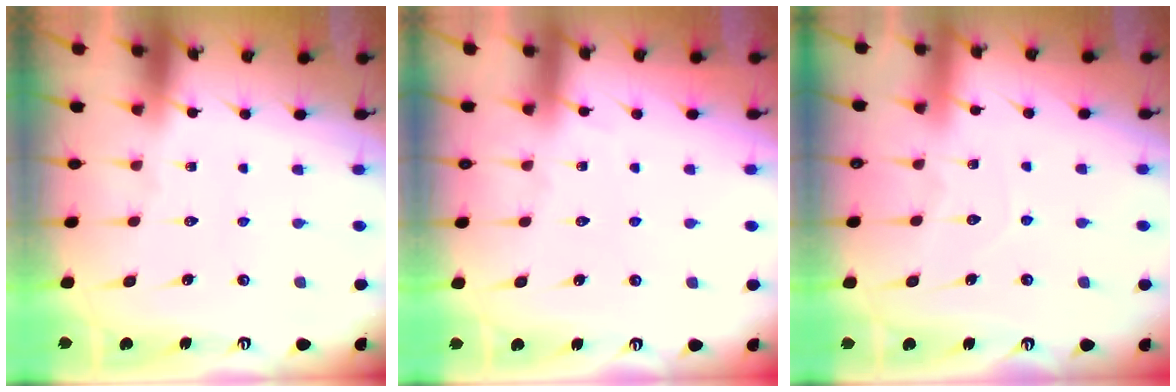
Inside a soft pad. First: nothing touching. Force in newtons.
{"total": 4.8, "press": 4.7, "slide": 0.6}
{"total": 4.4, "press": 4.3, "slide": 0.5}